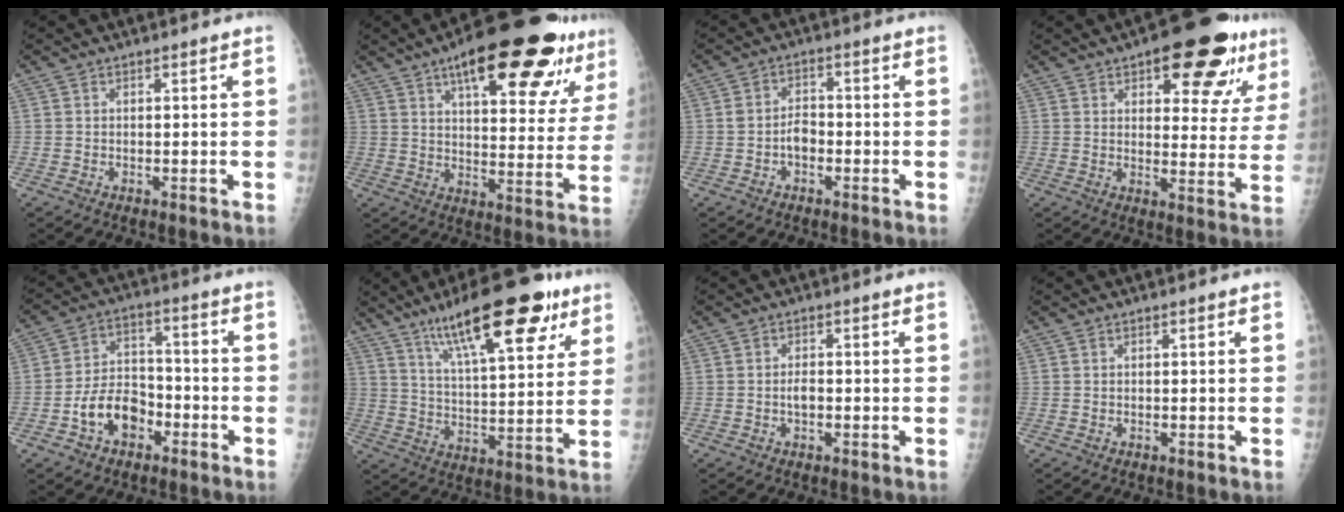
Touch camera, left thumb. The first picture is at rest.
{"total": 25.4, "force": [15.0, 8.2, 18.7], "torque": [-0.234, -0.029, 0.214]}
{"total": 3.7, "force": [-1.4, 2.5, 2.3], "torque": [-0.033, 0.021, -0.030]}
{"total": 17.9, "force": [10.0, 7.2, 13.0], "torque": [-0.127, -0.028, 0.133]}
{"total": 10.0, "force": [-4.4, 6.9, 5.8], "torque": [-0.080, 0.040, -0.078]}
{"total": 21.3, "force": [12.7, 6.4, 15.8], "torque": [-0.220, -0.037, 0.205]}
{"total": 2.0, "force": [-0.5, 1.1, 1.6], "torque": [-0.027, 0.005, -0.010]}
{"total": 0.0}